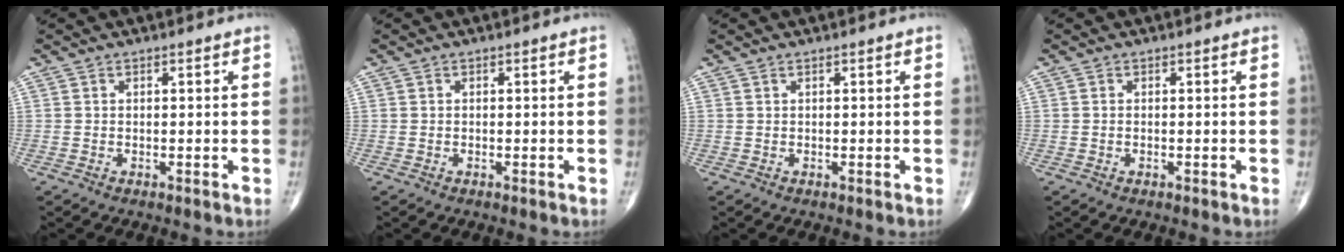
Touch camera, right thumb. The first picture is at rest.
{"total": 0.0}
{"total": 0.0}
{"total": 0.0}